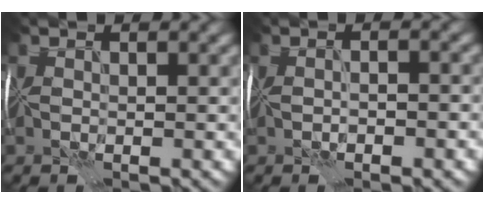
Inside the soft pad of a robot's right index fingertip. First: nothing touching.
{"total": 2.5, "force": [-1.1, 0.6, 2.2], "torque": [-0.020, 0.004, -0.018]}